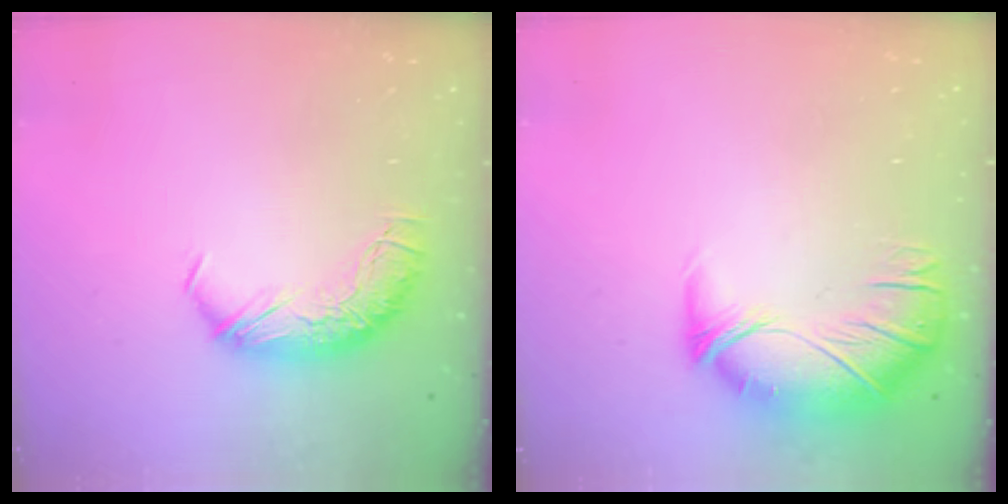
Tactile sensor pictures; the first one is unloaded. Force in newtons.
{"total": 2.6, "press": 1.0, "slide": 2.4}